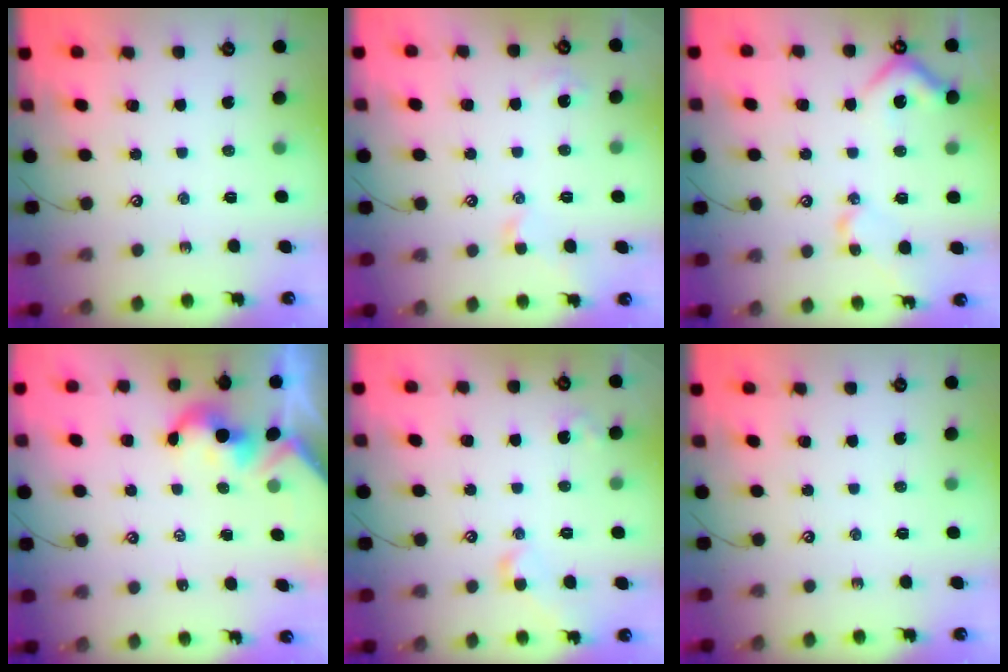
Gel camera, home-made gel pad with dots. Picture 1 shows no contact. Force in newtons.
{"total": 2.9, "press": 2.8, "slide": 0.8}
{"total": 7.9, "press": 7.8, "slide": 1.2}
{"total": 2.2, "press": 2.2, "slide": 0.3}
{"total": 5.3, "press": 5.2, "slide": 0.8}
{"total": 0.0}